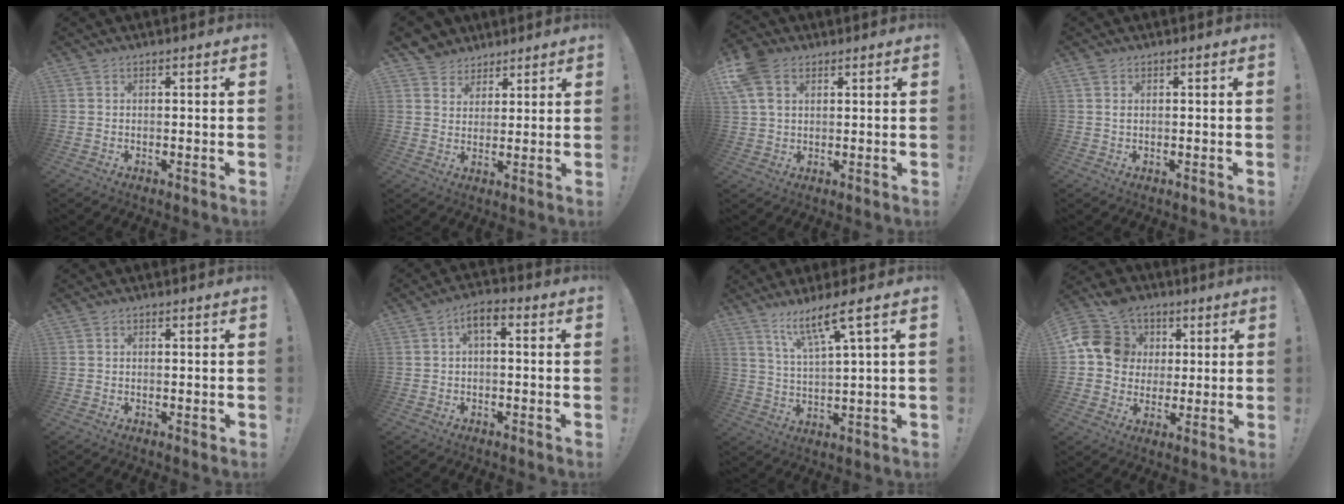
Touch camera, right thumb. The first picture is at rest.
{"total": 5.7, "force": [3.7, 4.3, 0.2], "torque": [-0.007, -0.029, 0.074]}
{"total": 8.6, "force": [3.7, 5.9, 5.1], "torque": [-0.092, -0.004, 0.075]}
{"total": 0.9, "force": [0.4, 0.6, 0.7], "torque": [-0.007, -0.001, 0.005]}
{"total": 0.7, "force": [0.1, 0.4, 0.5], "torque": [-0.004, 0.000, 0.001]}
{"total": 4.1, "force": [0.1, 1.9, 3.7], "torque": [-0.061, 0.002, 0.001]}
{"total": 9.8, "force": [6.4, 0.5, 7.3], "torque": [-0.129, -0.028, 0.104]}
{"total": 16.1, "force": [3.9, 14.0, 7.0], "torque": [-0.110, -0.003, 0.082]}